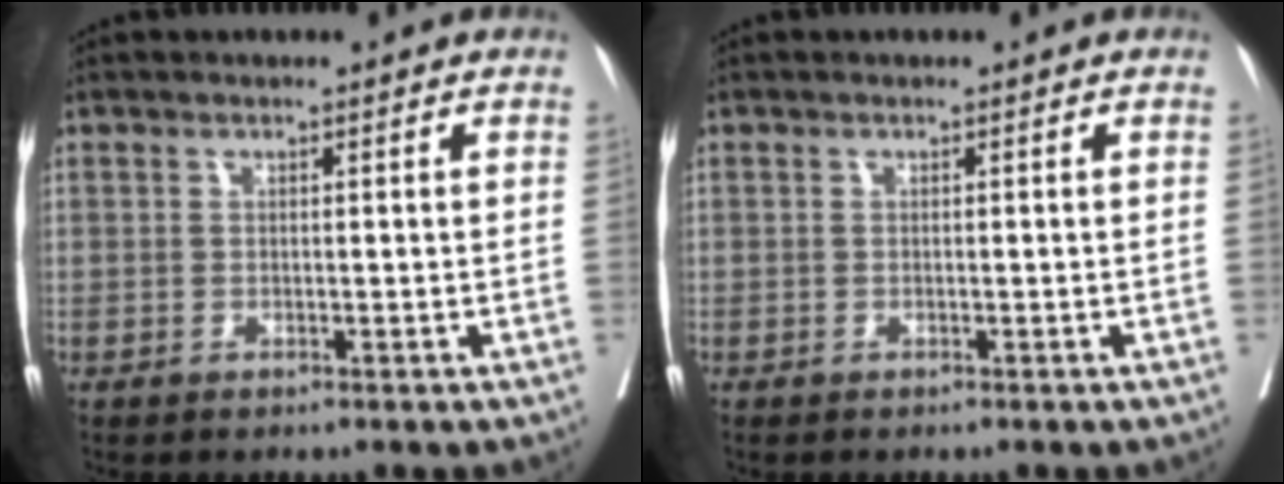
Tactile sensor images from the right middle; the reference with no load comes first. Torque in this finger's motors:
{"motor_torque": [0.57, -0.71, 0.01, 0.01]}